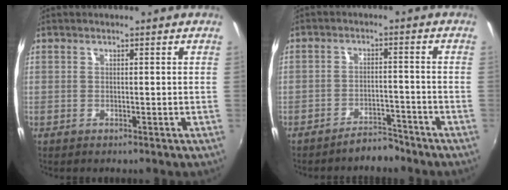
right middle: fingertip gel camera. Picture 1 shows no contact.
{"total": 4.1, "force": [-3.8, 1.2, 1.0], "torque": [-0.028, 0.011, -0.051]}